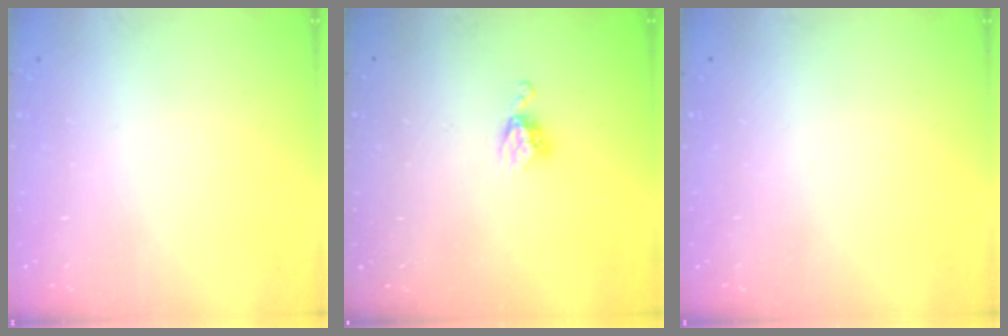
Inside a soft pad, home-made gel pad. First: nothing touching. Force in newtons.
{"total": 5.7, "press": 5.7, "slide": 0.5}
{"total": 0.0}